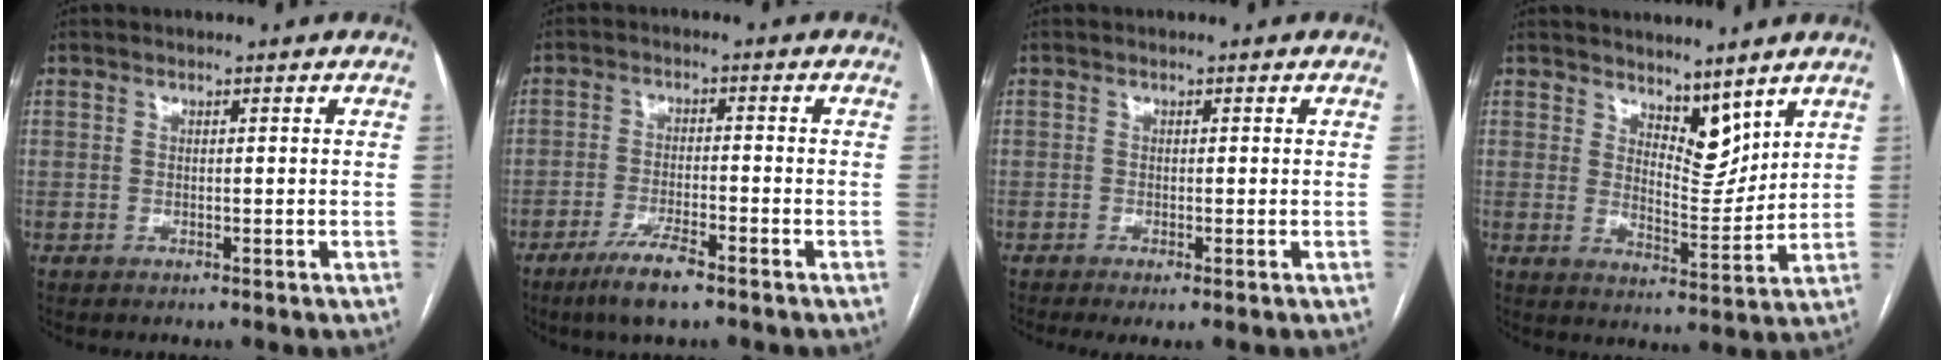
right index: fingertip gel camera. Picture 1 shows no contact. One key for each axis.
{"total": 6.3, "fx": -4.4, "fy": 0.8, "fz": 4.5, "tx": -0.090, "ty": -0.010, "tz": -0.077}
{"total": 1.9, "fx": -1.0, "fy": 0.3, "fz": 1.6, "tx": -0.025, "ty": -0.006, "tz": -0.016}
{"total": 6.7, "fx": 5.4, "fy": 2.7, "fz": 2.9, "tx": -0.040, "ty": -0.008, "tz": 0.099}